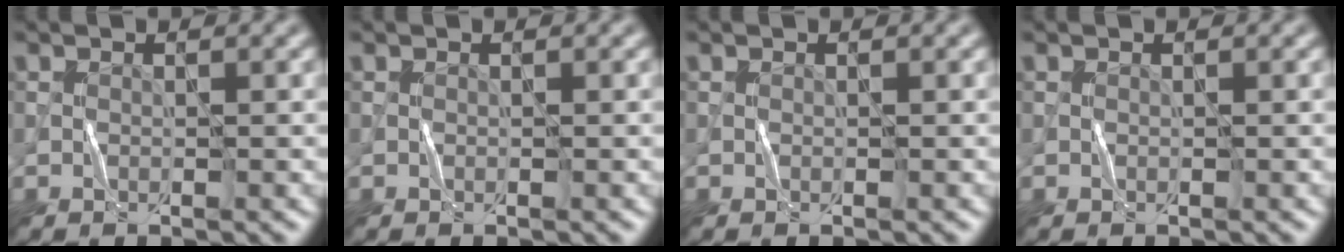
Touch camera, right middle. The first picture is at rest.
{"total": 0.0}
{"total": 0.0}
{"total": 0.0}